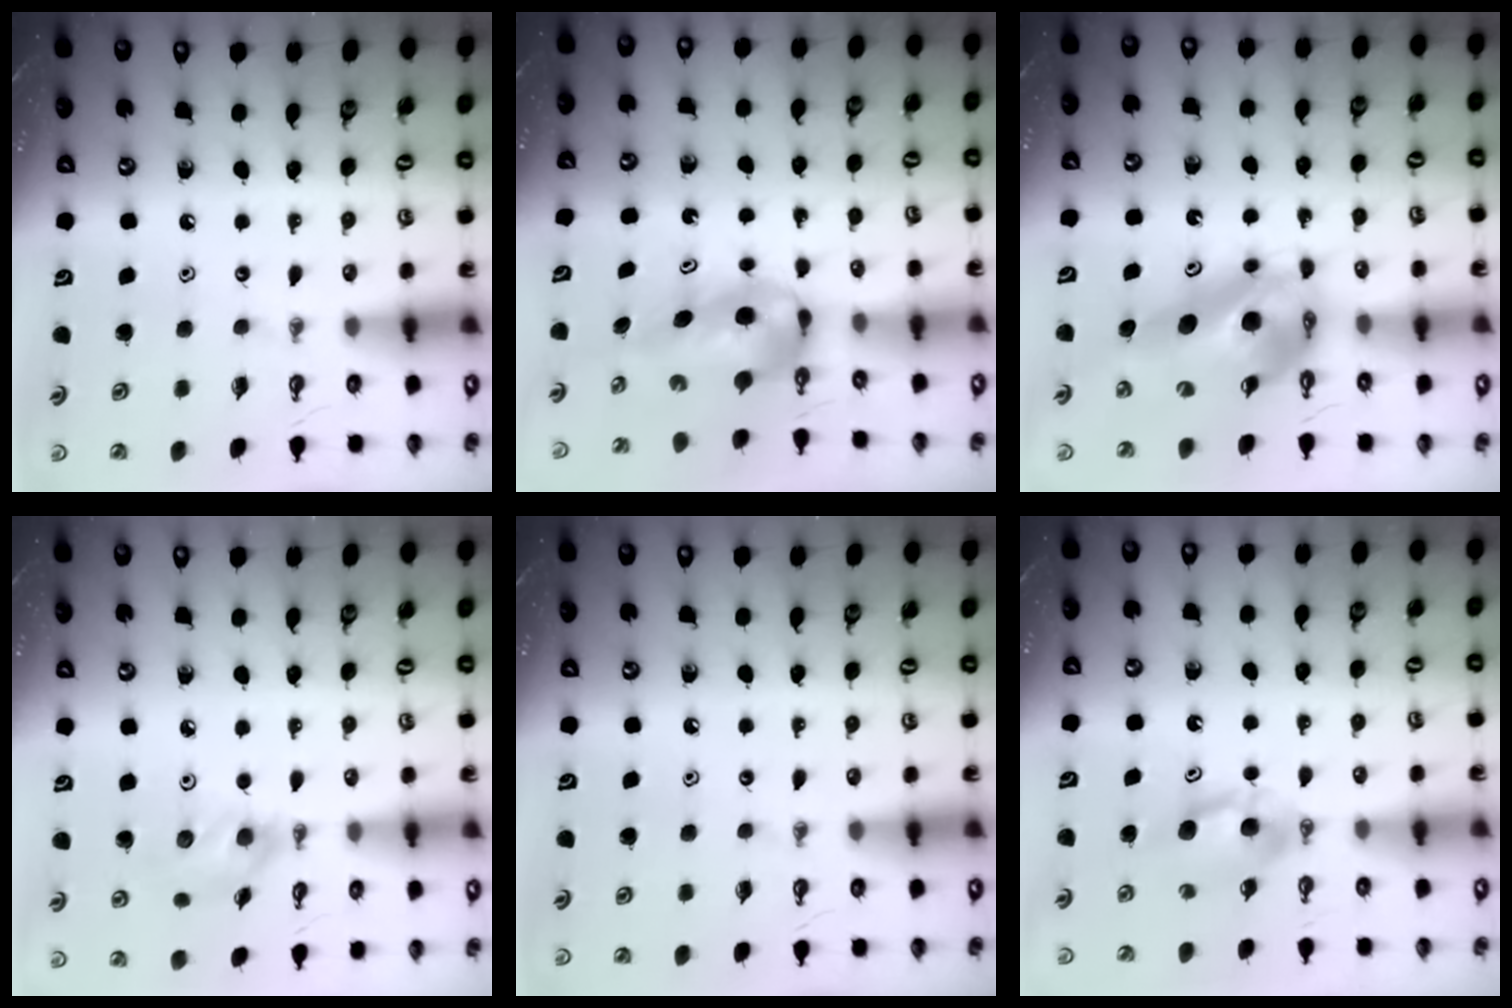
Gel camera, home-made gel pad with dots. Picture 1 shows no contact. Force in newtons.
{"total": 5.6, "press": 5.3, "slide": 1.8}
{"total": 13.9, "press": 13.8, "slide": 1.3}
{"total": 9.4, "press": 9.3, "slide": 1.1}
{"total": 0.0}
{"total": 5.3, "press": 5.2, "slide": 0.5}